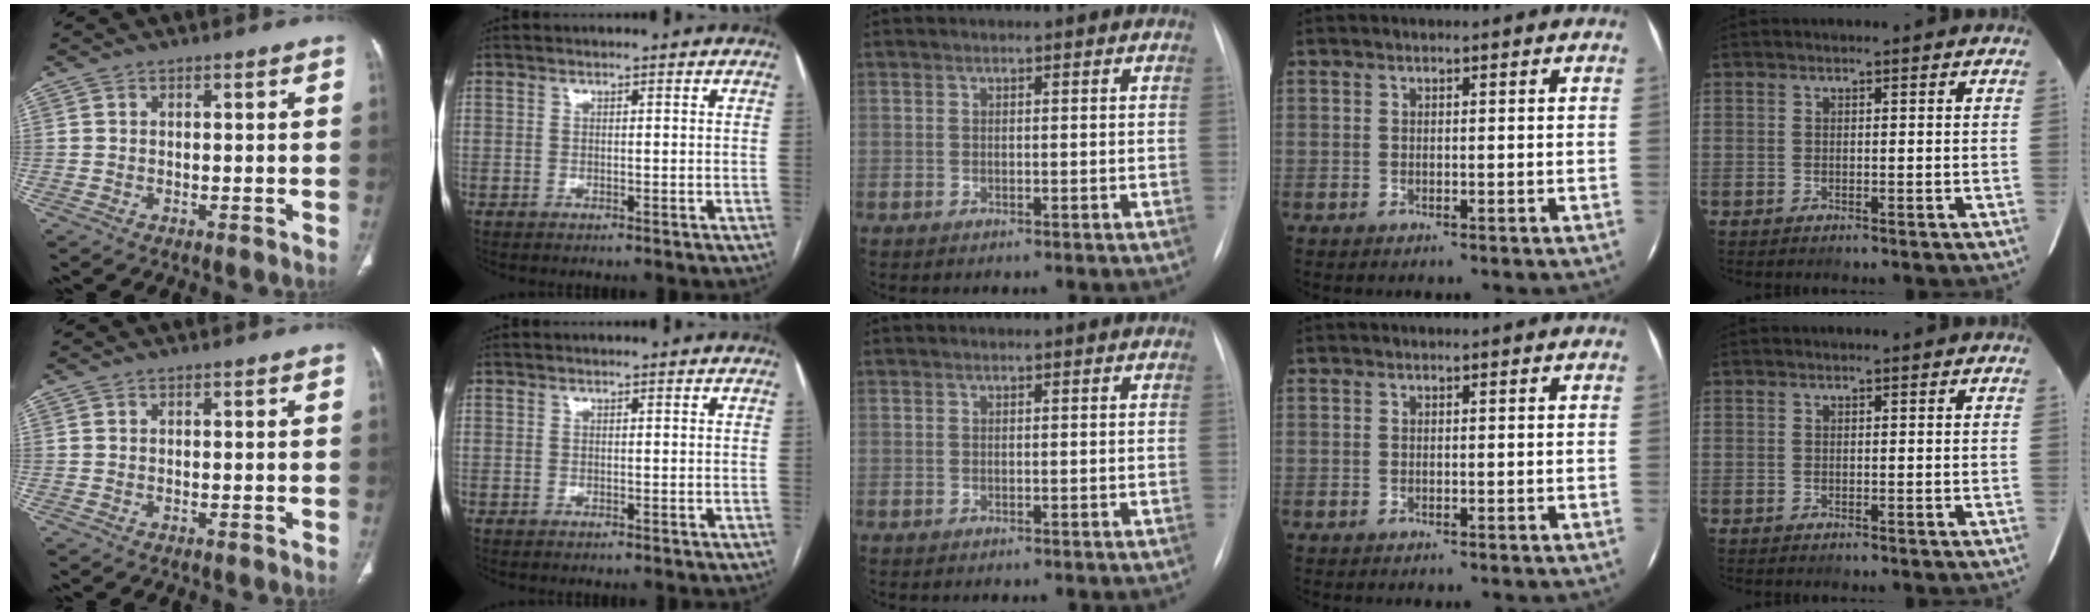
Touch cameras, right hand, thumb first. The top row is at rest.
{}